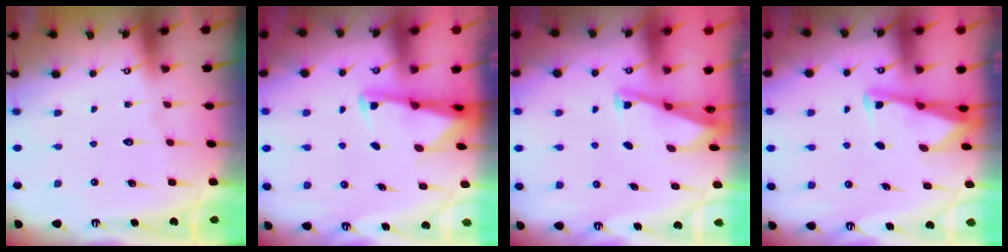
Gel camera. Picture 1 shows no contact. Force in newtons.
{"total": 2.3, "press": 2.3, "slide": 0.5}
{"total": 1.9, "press": 1.9, "slide": 0.4}
{"total": 2.8, "press": 2.8, "slide": 0.2}